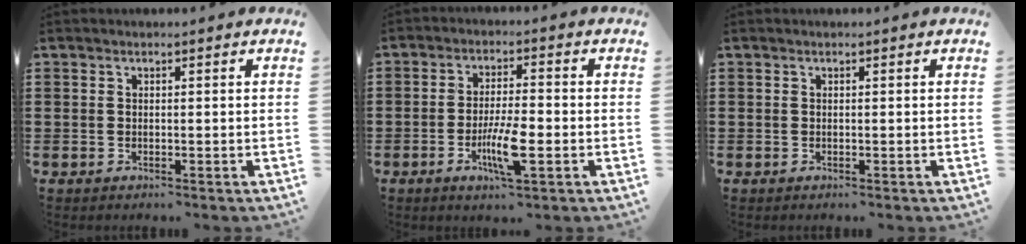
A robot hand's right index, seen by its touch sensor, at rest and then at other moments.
{"total": 7.2, "force": [-2.5, 1.6, 6.6], "torque": [-0.127, -0.009, -0.044]}
{"total": 0.0}